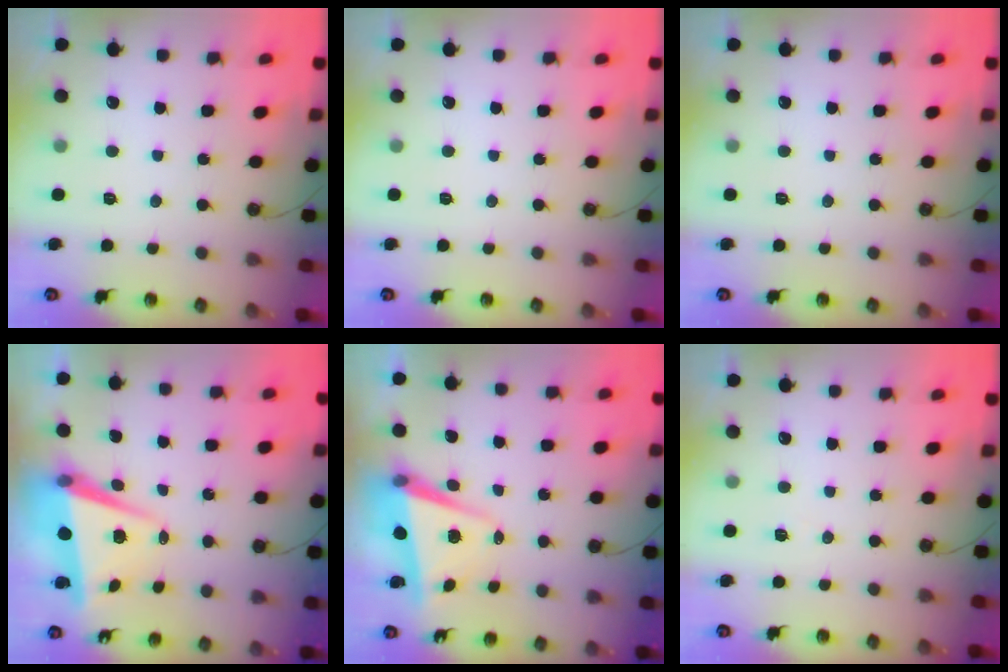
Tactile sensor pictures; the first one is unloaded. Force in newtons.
{"total": 0.0}
{"total": 0.0}
{"total": 7.6, "press": 7.5, "slide": 1.2}
{"total": 5.6, "press": 5.4, "slide": 1.3}
{"total": 5.3, "press": 2.9, "slide": 4.4}